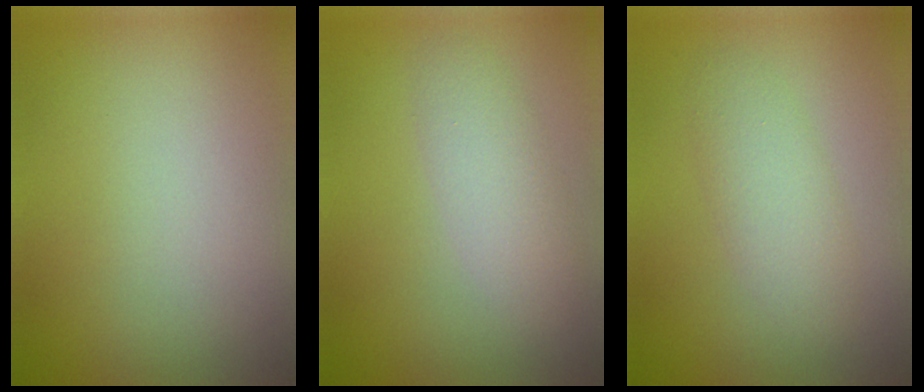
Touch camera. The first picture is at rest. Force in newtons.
{"total": 2.8, "press": 2.8, "slide": 0.1}
{"total": 2.6, "press": 2.6, "slide": 0.0}